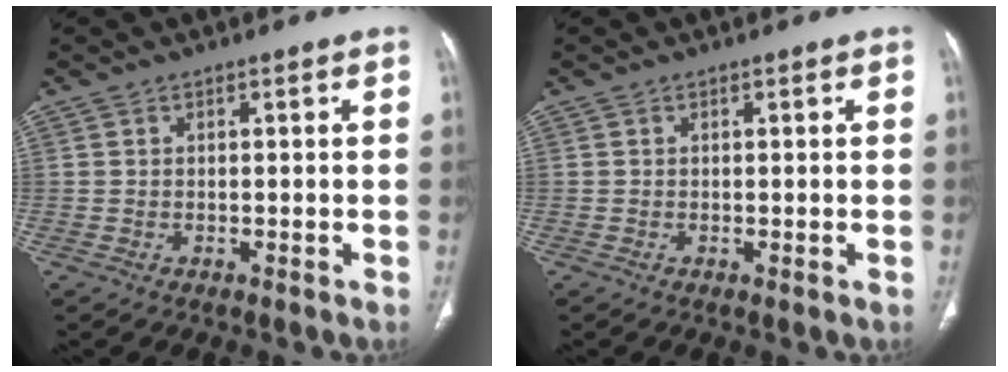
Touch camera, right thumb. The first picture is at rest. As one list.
[{"total": 0.0}]